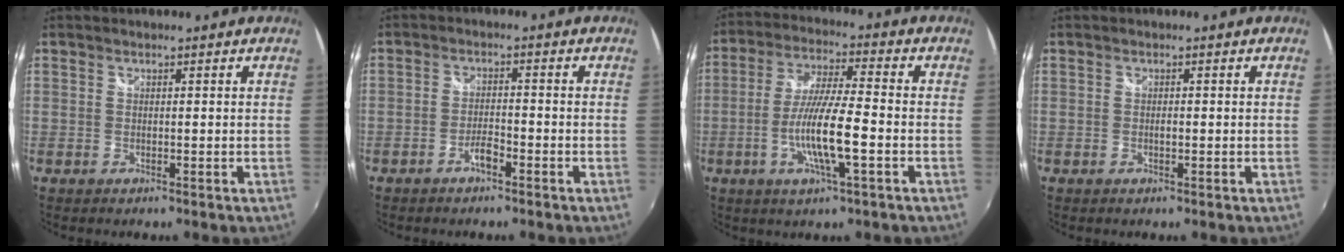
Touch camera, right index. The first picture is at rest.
{"total": 2.8, "force": [-2.0, 0.7, 1.8], "torque": [-0.044, 0.003, -0.039]}
{"total": 11.2, "force": [-3.4, 1.1, 10.6], "torque": [-0.208, -0.007, -0.064]}
{"total": 0.7, "force": [-0.2, 0.3, 0.6], "torque": [-0.011, 0.000, -0.003]}